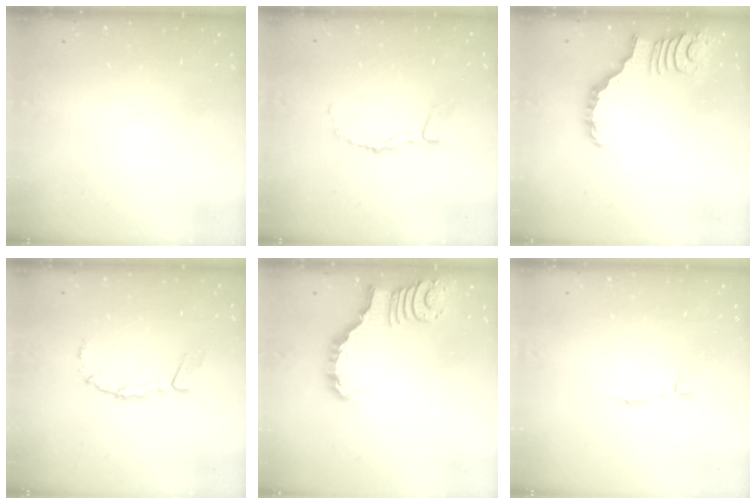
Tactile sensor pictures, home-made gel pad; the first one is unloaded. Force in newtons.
{"total": 7.1, "press": 7.1, "slide": 0.7}
{"total": 2.2, "press": 2.2, "slide": 0.0}
{"total": 4.8, "press": 4.8, "slide": 0.3}
{"total": 3.0, "press": 3.0, "slide": 0.1}
{"total": 2.9, "press": 2.9, "slide": 0.2}